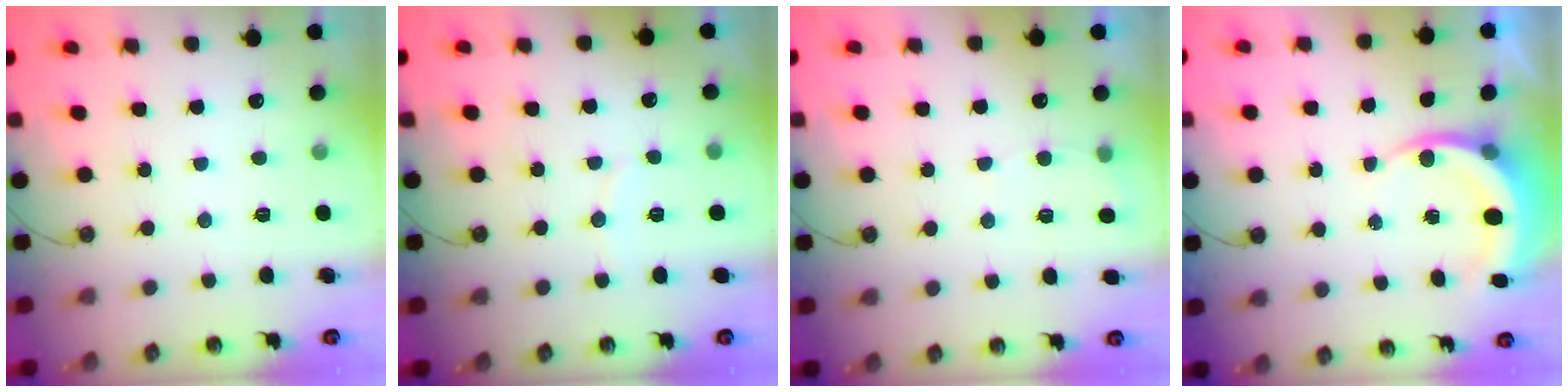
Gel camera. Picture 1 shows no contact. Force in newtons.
{"total": 4.4, "press": 4.4, "slide": 0.5}
{"total": 4.1, "press": 3.9, "slide": 1.3}
{"total": 5.2, "press": 5.2, "slide": 0.6}